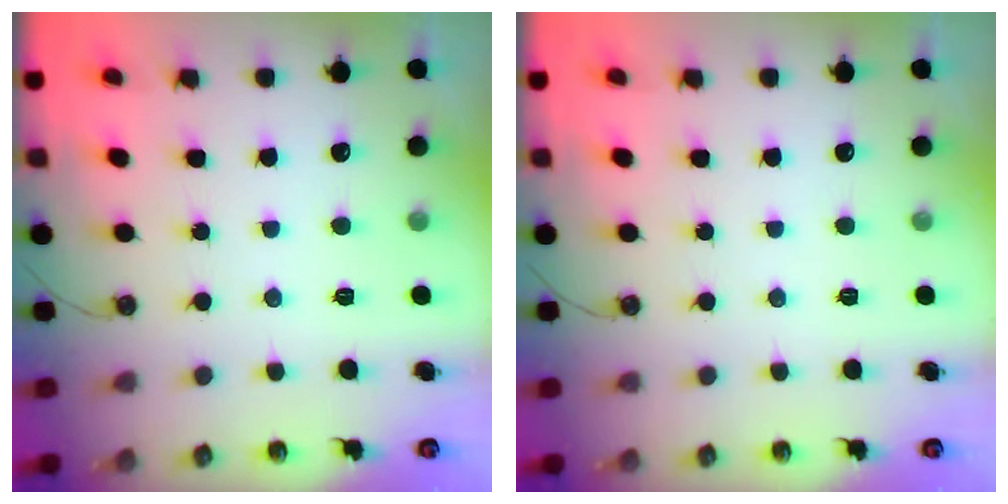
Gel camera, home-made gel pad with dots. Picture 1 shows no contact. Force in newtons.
{"total": 0.0}